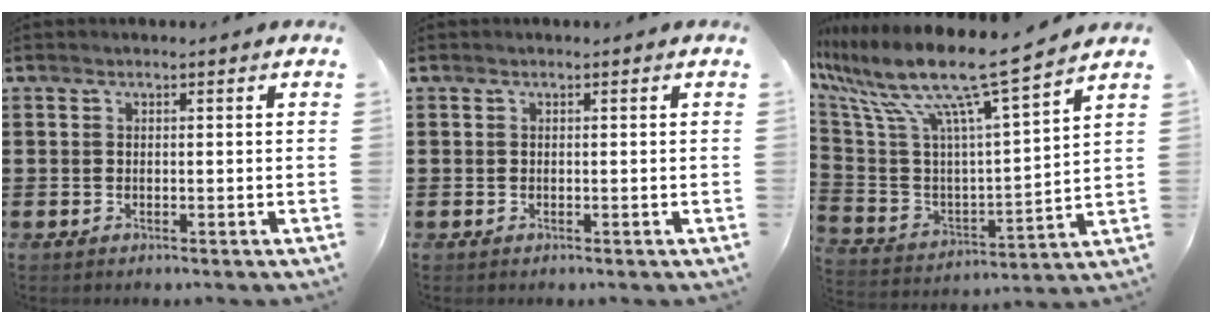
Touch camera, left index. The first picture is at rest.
{"total": 0.0}
{"total": 12.5, "force": [9.3, 1.1, 8.2], "torque": [-0.193, -0.062, 0.151]}